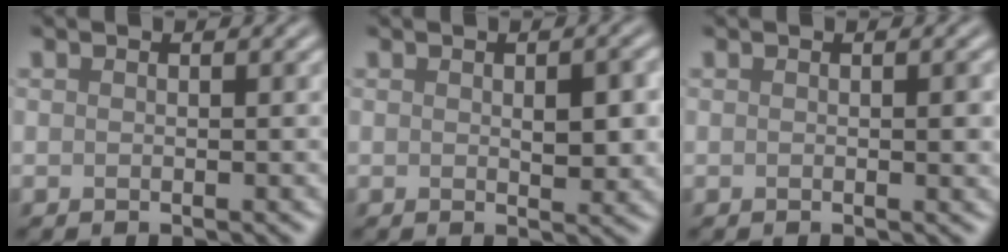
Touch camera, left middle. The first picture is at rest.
{"total": 3.0, "force": [0.2, 1.4, 2.7], "torque": [-0.038, -0.003, 0.006]}
{"total": 0.9, "force": [0.1, 0.1, 0.9], "torque": [-0.011, -0.002, 0.001]}